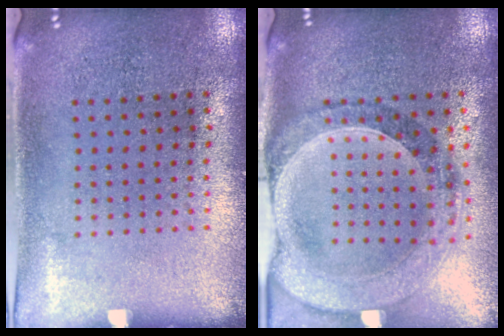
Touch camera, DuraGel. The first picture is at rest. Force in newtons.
{"total": 1.4, "press": 1.3, "slide": 0.4}